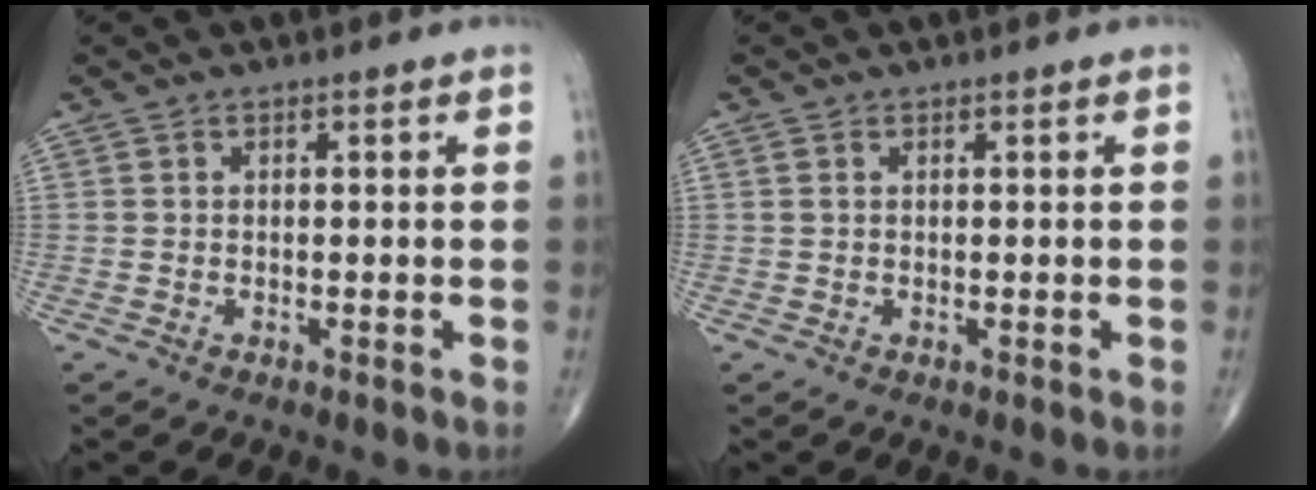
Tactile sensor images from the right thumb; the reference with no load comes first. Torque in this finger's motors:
{"motor_torque": [-0.11, -0.09, 0.00, 0.12, 0.01]}